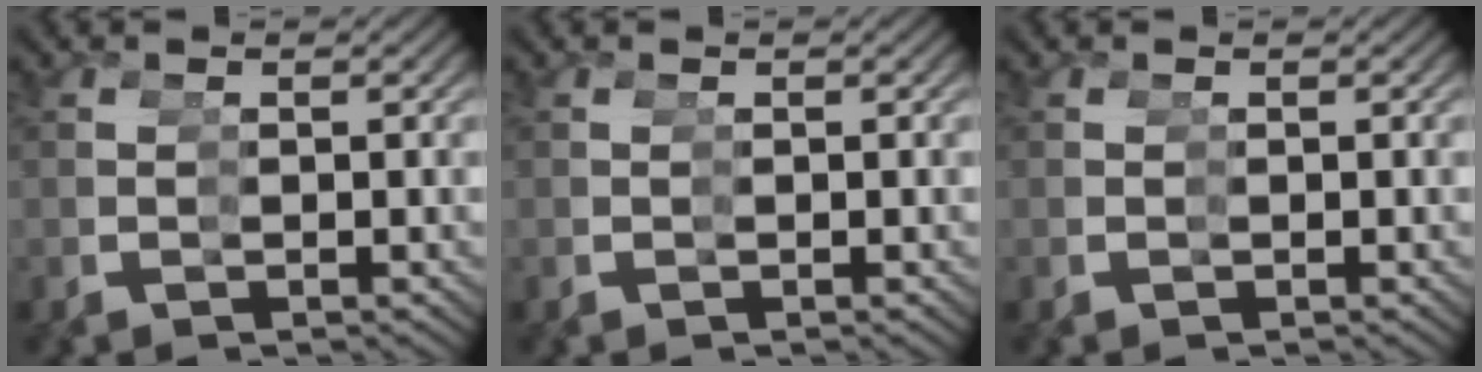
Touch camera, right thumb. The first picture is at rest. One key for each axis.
{"total": 0.0}
{"total": 0.0}